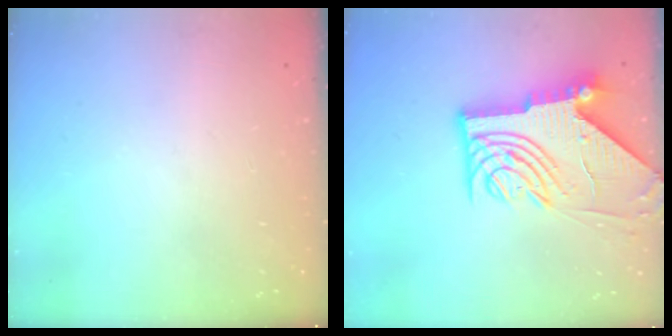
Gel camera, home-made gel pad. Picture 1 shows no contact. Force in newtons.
{"total": 14.8, "press": 14.7, "slide": 1.8}